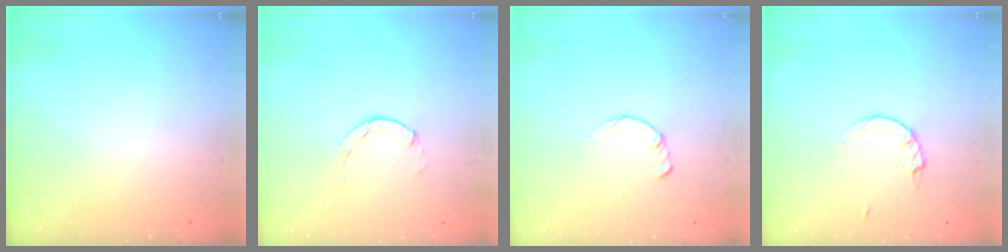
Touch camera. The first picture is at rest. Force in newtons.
{"total": 0.0}
{"total": 2.2, "press": 2.2, "slide": 0.3}
{"total": 2.2, "press": 2.1, "slide": 0.3}